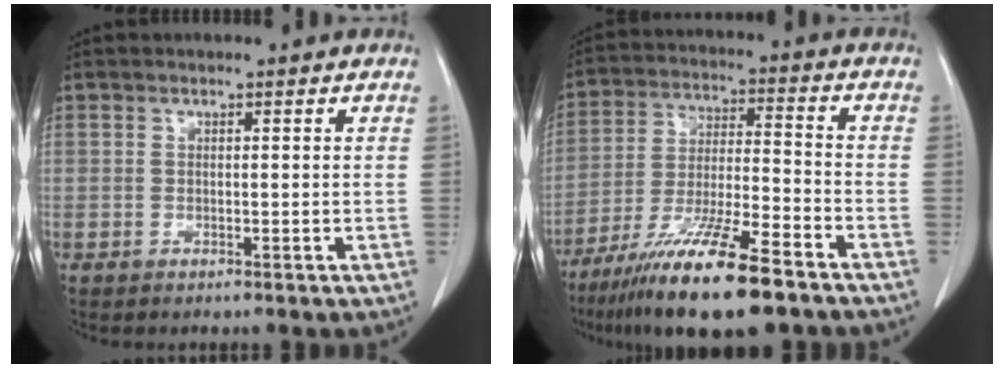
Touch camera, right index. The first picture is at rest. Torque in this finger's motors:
{"motor_torque": [1.06, -1.08, 0.76, 0.21]}